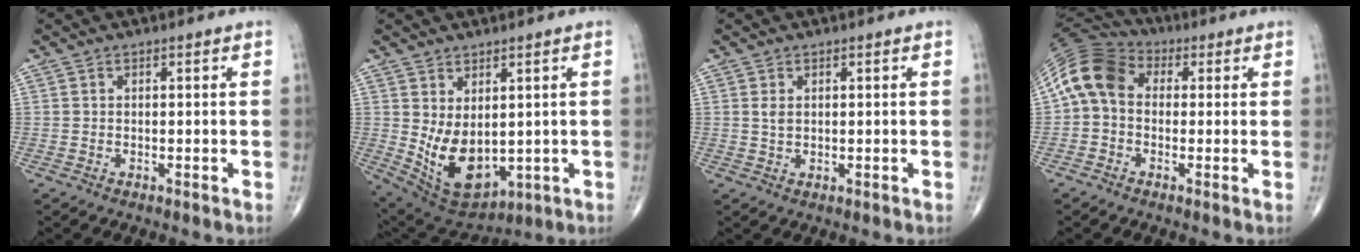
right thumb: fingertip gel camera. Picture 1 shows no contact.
{"total": 11.7, "force": [0.2, 7.0, 9.4], "torque": [-0.147, -0.017, 0.037]}
{"total": 1.6, "force": [0.5, 0.9, 1.2], "torque": [-0.024, -0.002, 0.013]}
{"total": 10.9, "force": [0.7, 8.2, 7.1], "torque": [-0.130, 0.030, -0.004]}